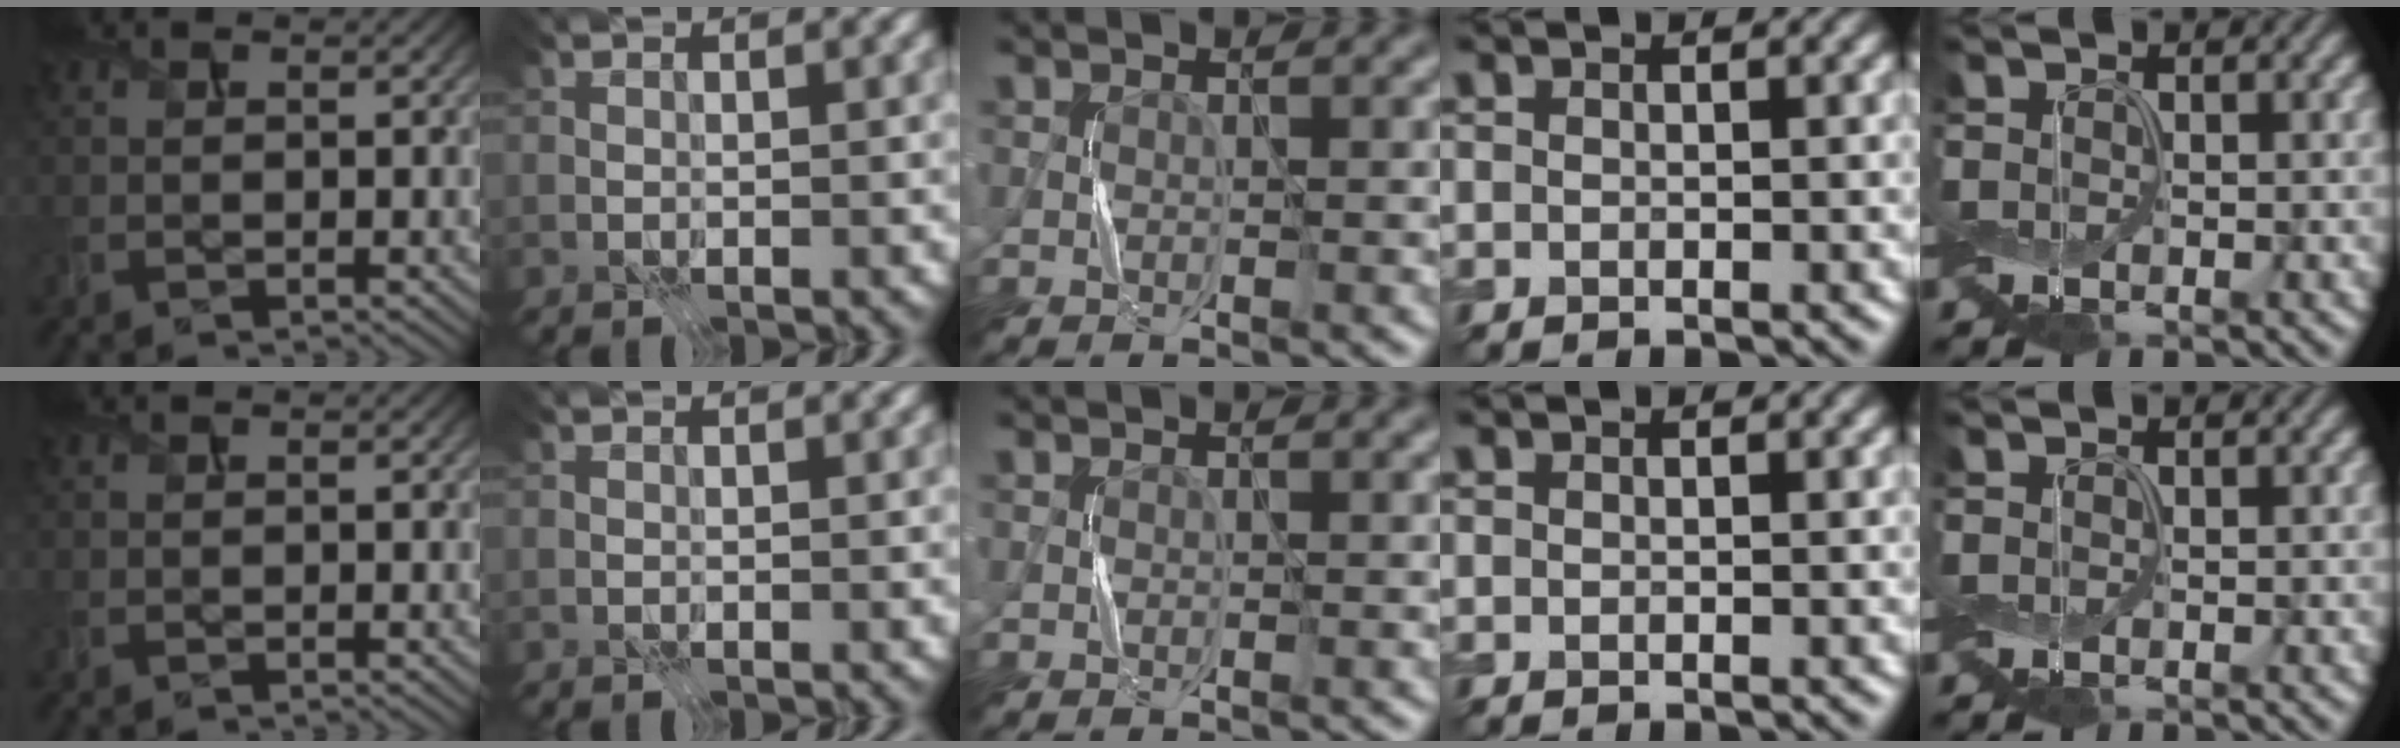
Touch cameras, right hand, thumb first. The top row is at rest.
{}